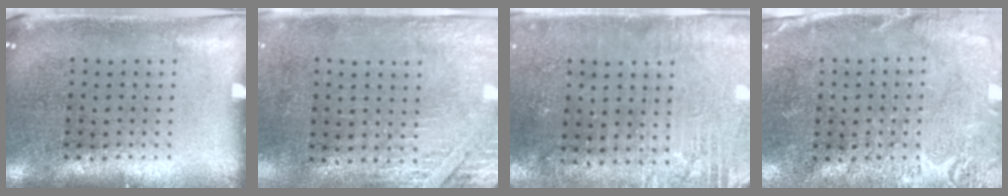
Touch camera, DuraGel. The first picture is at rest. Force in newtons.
{"total": 2.7, "press": 2.3, "slide": 1.4}
{"total": 2.9, "press": 2.8, "slide": 0.9}
{"total": 2.8, "press": 2.6, "slide": 0.9}